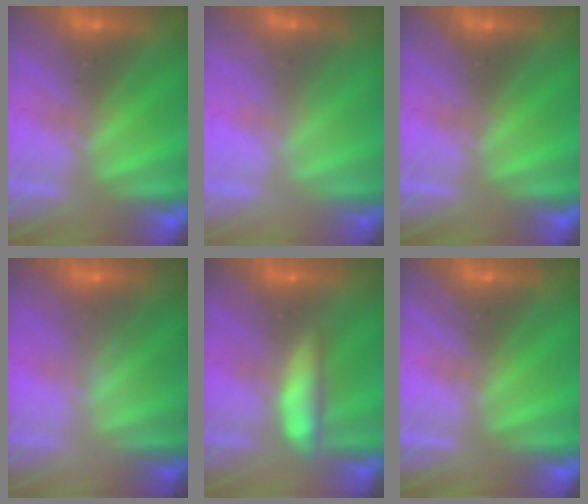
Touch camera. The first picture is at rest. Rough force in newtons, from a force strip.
{"total": 2.1}
{"total": 0.0}
{"total": 2.2}
{"total": 9.3}
{"total": 0.0}